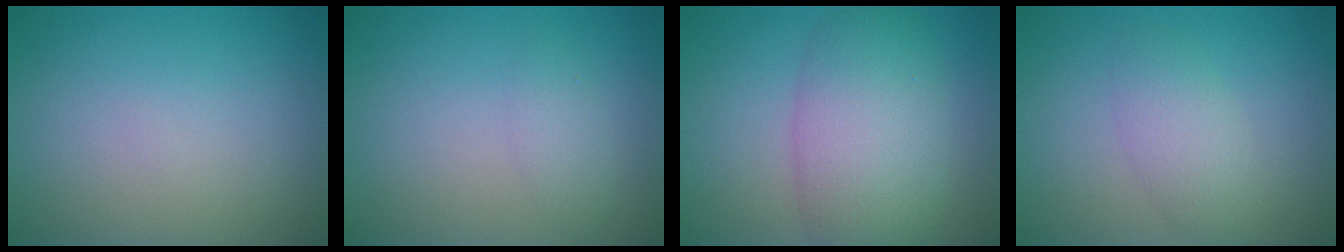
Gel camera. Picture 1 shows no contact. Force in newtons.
{"total": 1.3, "press": 1.3, "slide": 0.0}
{"total": 7.3, "press": 7.3, "slide": 0.3}
{"total": 2.7, "press": 2.7, "slide": 0.1}